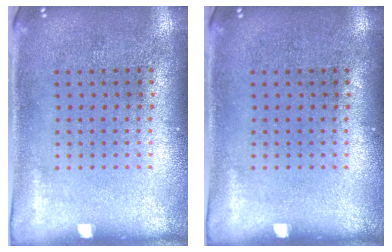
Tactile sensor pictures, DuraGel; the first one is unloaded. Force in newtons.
{"total": 0.0}